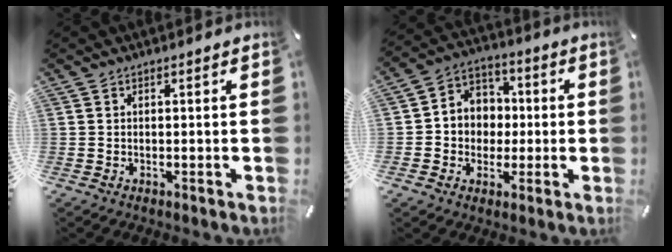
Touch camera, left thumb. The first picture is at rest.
{"total": 8.0, "force": [-1.6, 7.7, 1.3], "torque": [-0.030, 0.020, -0.027]}